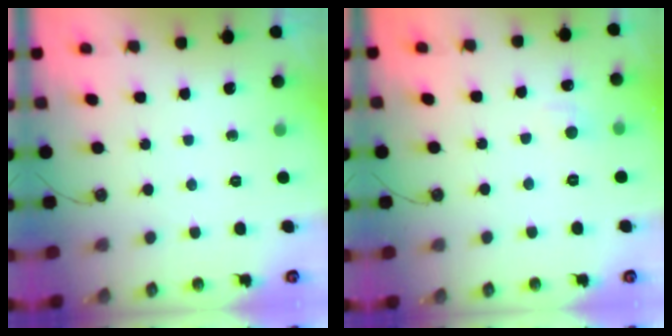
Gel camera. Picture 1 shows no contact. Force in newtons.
{"total": 0.8, "press": 0.5, "slide": 0.6}